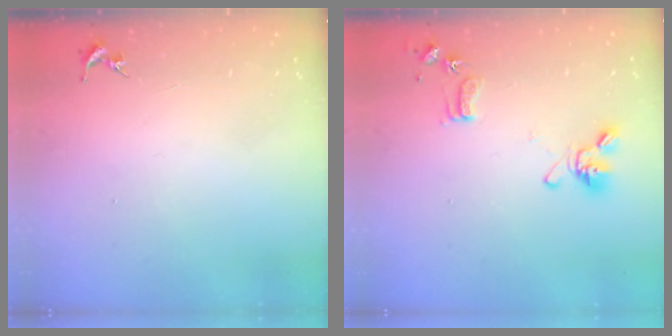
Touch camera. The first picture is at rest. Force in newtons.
{"total": 13.7, "press": 13.6, "slide": 2.1}